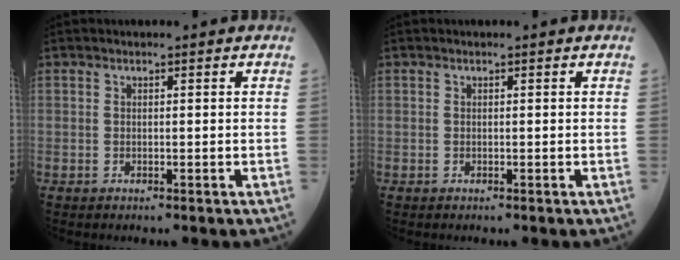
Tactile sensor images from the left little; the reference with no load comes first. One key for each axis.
{"total": 0.0}